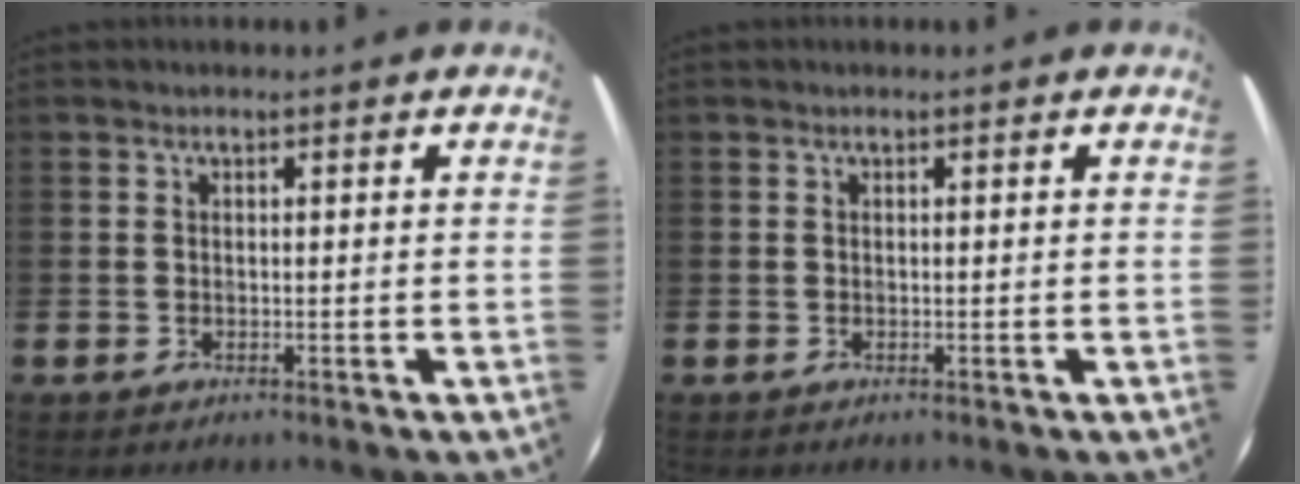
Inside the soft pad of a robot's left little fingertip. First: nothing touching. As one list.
[{"total": 0.0}]